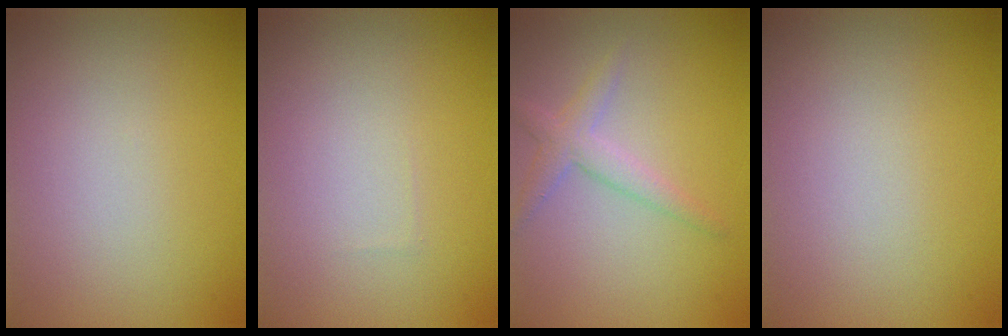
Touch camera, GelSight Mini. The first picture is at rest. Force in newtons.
{"total": 0.0}
{"total": 2.3, "press": 2.3, "slide": 0.1}
{"total": 0.0}